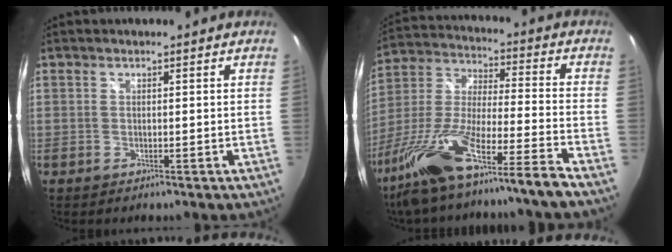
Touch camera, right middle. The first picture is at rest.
{"total": 18.1, "force": [-13.4, -0.7, 12.1], "torque": [-0.233, -0.030, -0.249]}